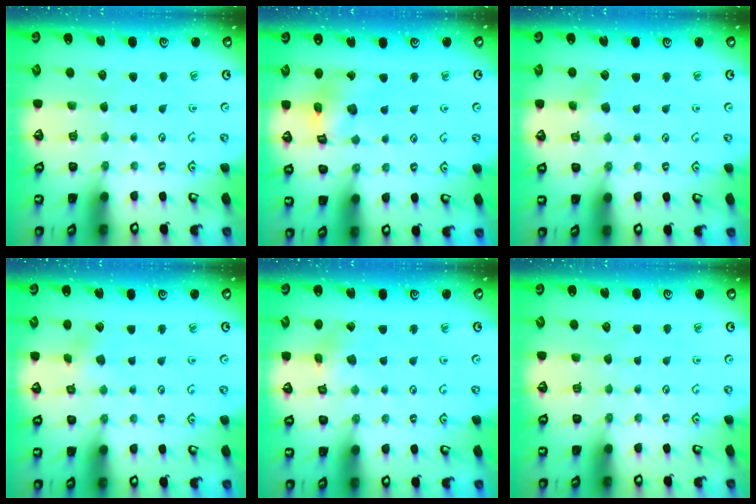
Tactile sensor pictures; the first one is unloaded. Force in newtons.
{"total": 11.2, "press": 11.1, "slide": 1.2}
{"total": 4.4, "press": 4.4, "slide": 0.5}
{"total": 2.9, "press": 2.9, "slide": 0.3}
{"total": 2.6, "press": 2.6, "slide": 0.2}
{"total": 0.0}